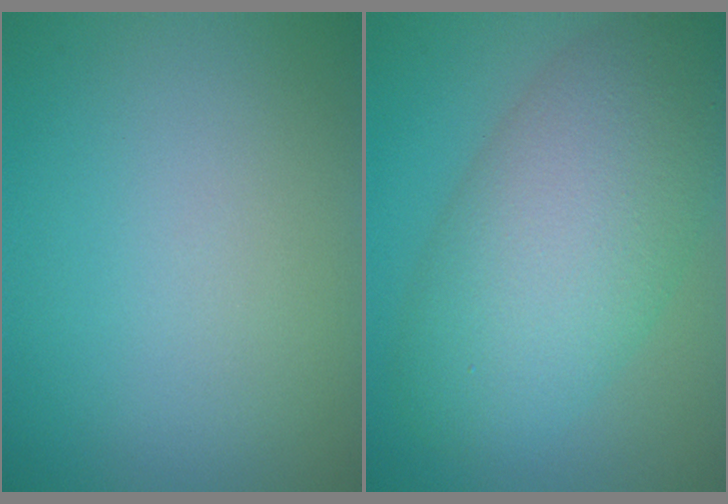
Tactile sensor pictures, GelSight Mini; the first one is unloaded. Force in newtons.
{"total": 9.9, "press": 9.8, "slide": 0.6}